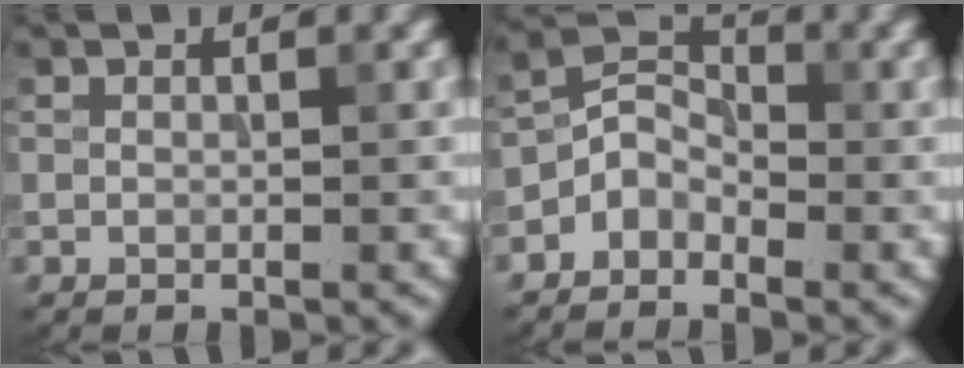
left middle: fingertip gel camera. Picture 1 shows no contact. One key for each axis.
{"total": 2.9, "fx": -1.8, "fy": 1.9, "fz": 1.1, "tx": -0.018, "ty": 0.011, "tz": -0.045}